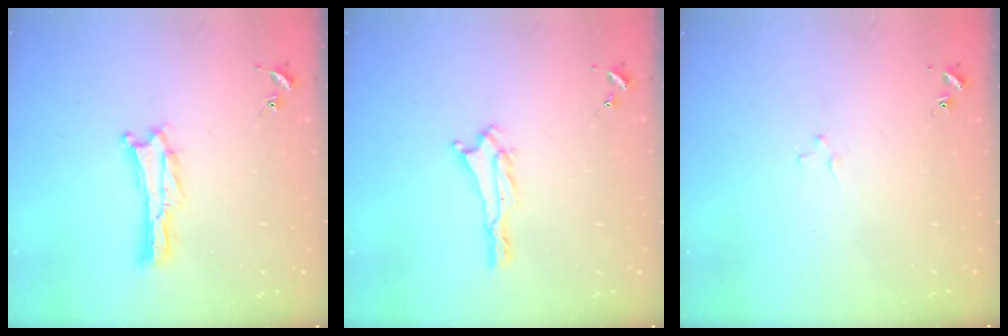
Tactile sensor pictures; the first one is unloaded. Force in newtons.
{"total": 1.0, "press": 1.0, "slide": 0.1}
{"total": 1.2, "press": 1.2, "slide": 0.2}